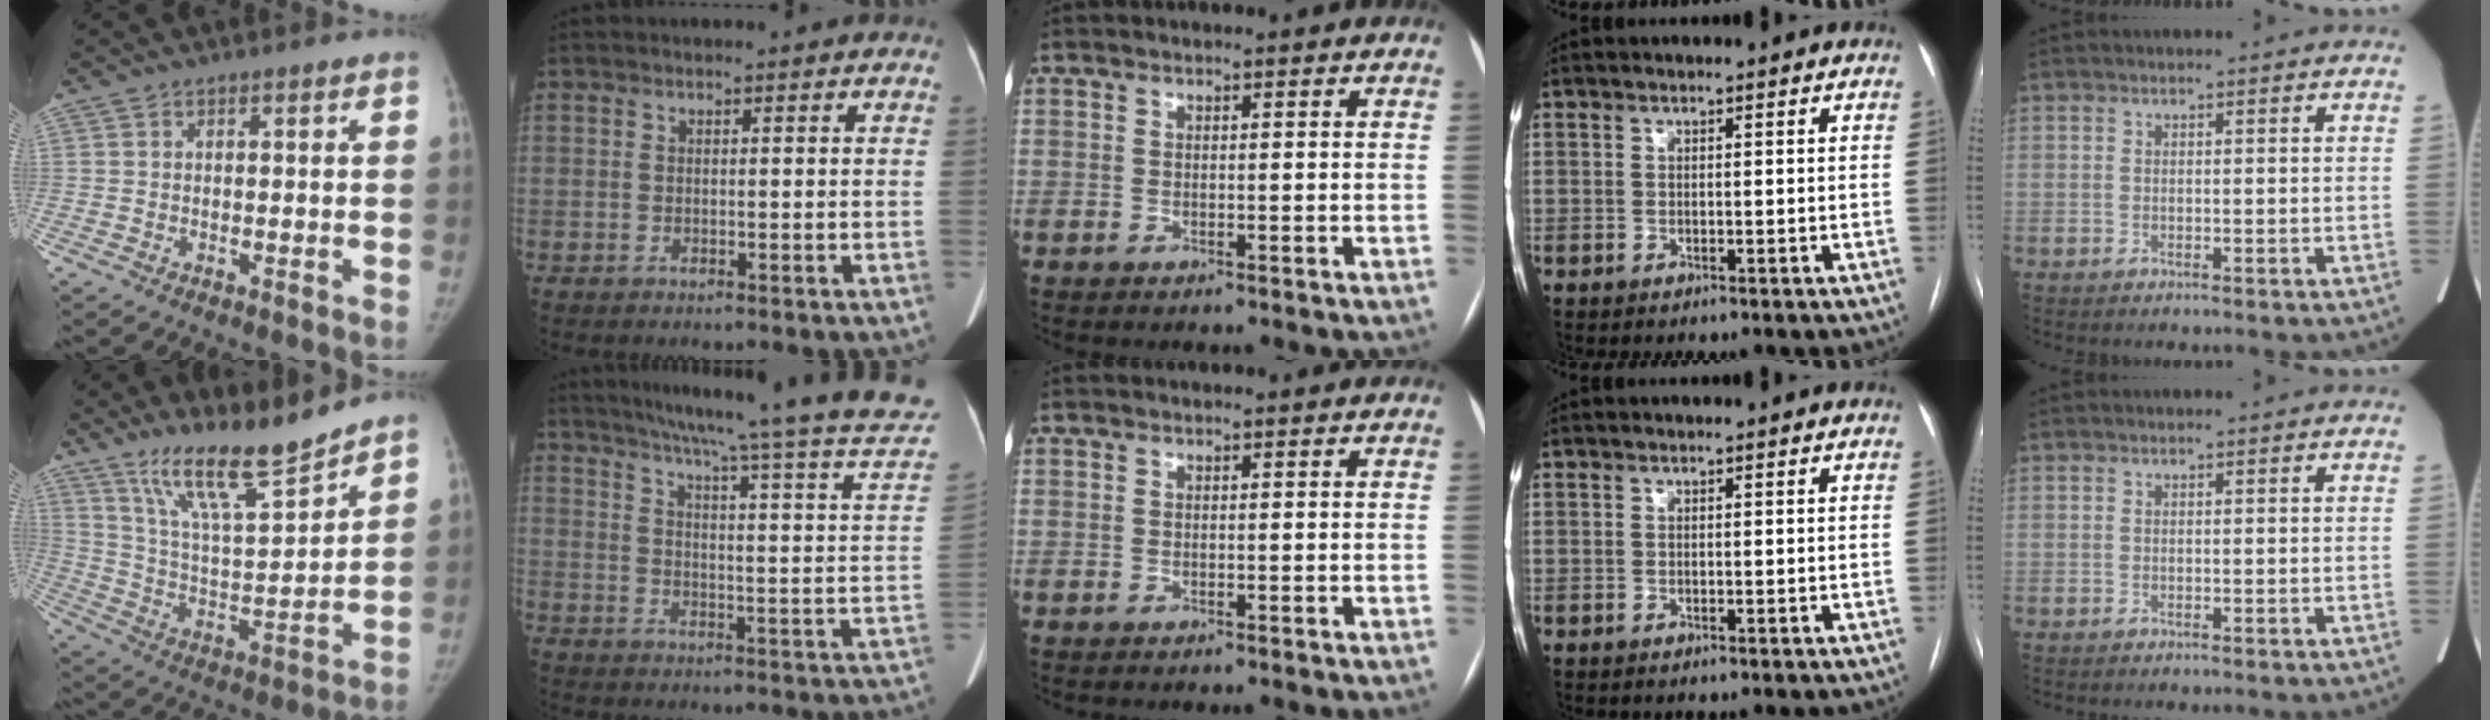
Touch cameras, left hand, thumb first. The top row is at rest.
{"thumb": {"total": 14.9, "force": [12.3, 1.8, 8.2], "torque": [-0.125, -0.082, 0.227]}, "index": {"total": 28.6, "force": [25.3, -0.4, 13.4], "torque": [-0.202, -0.081, 0.306]}}